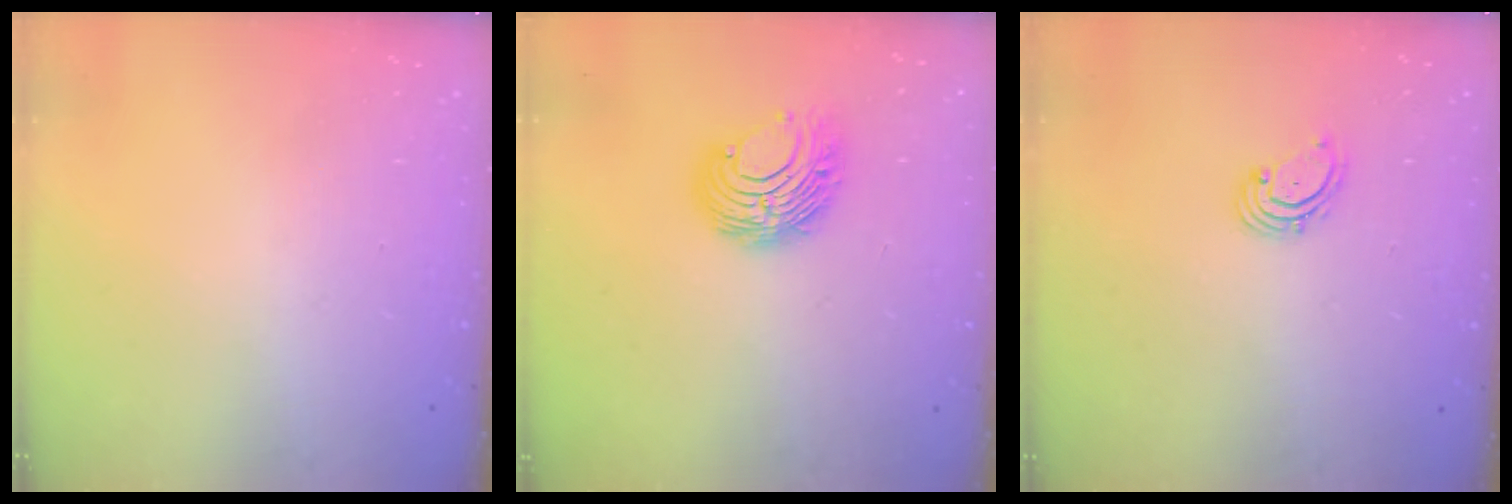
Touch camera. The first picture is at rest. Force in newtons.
{"total": 8.6, "press": 8.6, "slide": 0.5}
{"total": 2.2, "press": 2.1, "slide": 0.7}